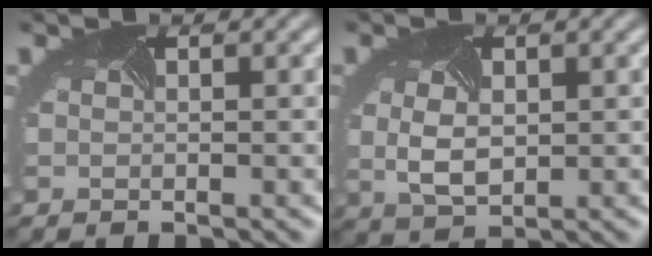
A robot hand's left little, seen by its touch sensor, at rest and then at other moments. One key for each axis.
{"total": 3.2, "fx": 0.1, "fy": 2.0, "fz": 2.4, "tx": -0.061, "ty": -0.006, "tz": 0.007}